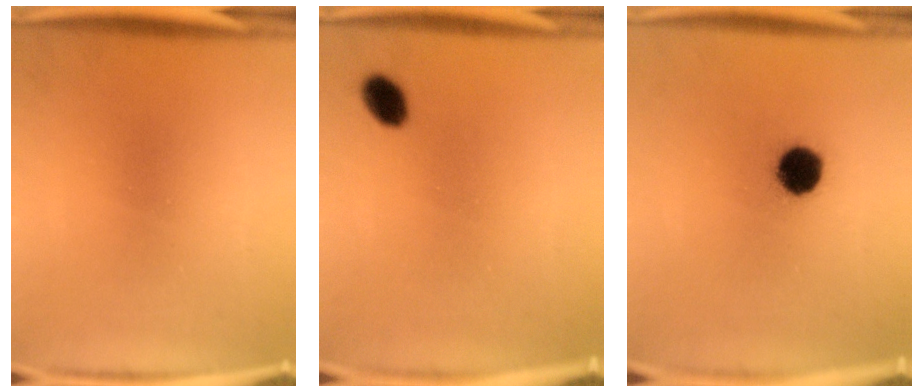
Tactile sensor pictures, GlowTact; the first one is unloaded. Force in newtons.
{"total": 3.7}
{"total": 7.6}